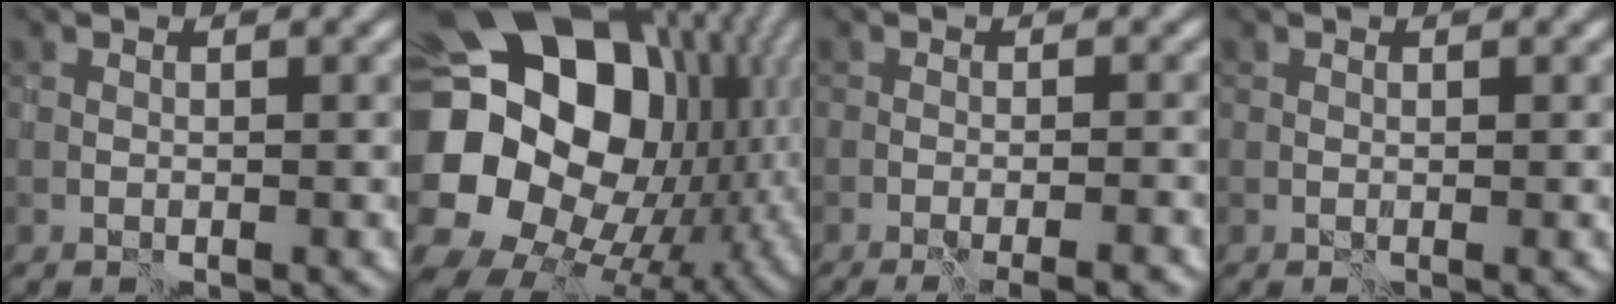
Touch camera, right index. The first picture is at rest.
{"total": 20.4, "force": [2.4, 15.9, 12.6], "torque": [-0.252, -0.023, 0.053]}
{"total": 4.5, "force": [-3.4, 0.5, 2.9], "torque": [-0.024, -0.001, -0.035]}
{"total": 1.0, "force": [0.0, -0.8, -0.6], "torque": [0.012, 0.000, 0.000]}